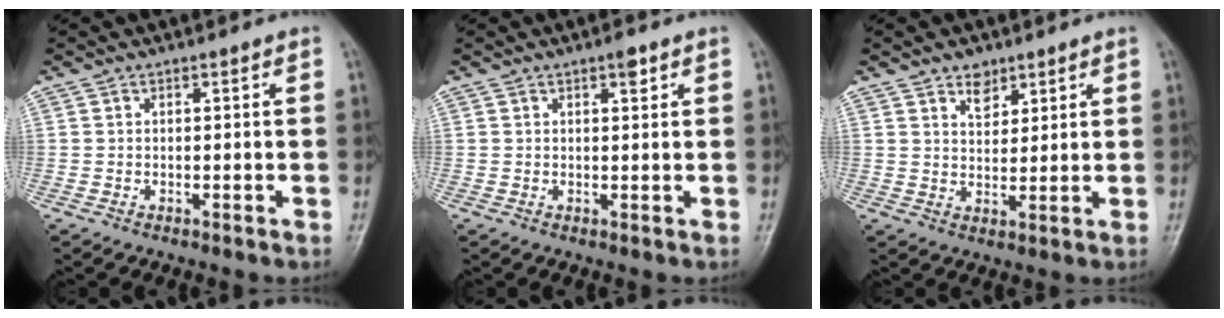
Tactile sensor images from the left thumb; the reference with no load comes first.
{"total": 1.8, "force": [1.0, 0.6, 1.3], "torque": [-0.015, -0.003, 0.014]}
{"total": 4.1, "force": [2.8, 2.6, 1.7], "torque": [-0.007, -0.020, 0.049]}